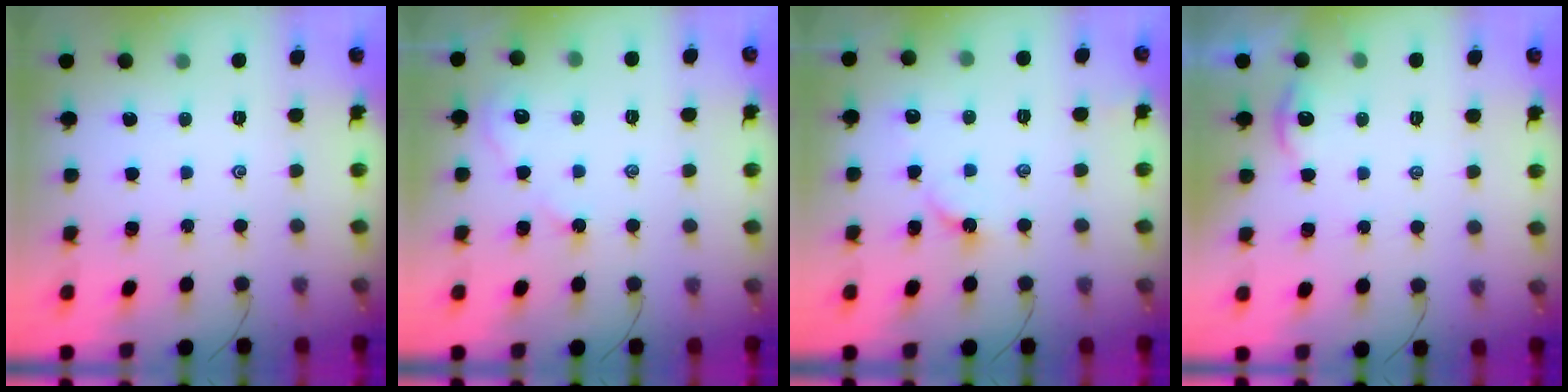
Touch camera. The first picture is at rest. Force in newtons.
{"total": 2.5, "press": 2.4, "slide": 0.4}
{"total": 3.1, "press": 3.1, "slide": 0.4}
{"total": 2.6, "press": 2.6, "slide": 0.3}